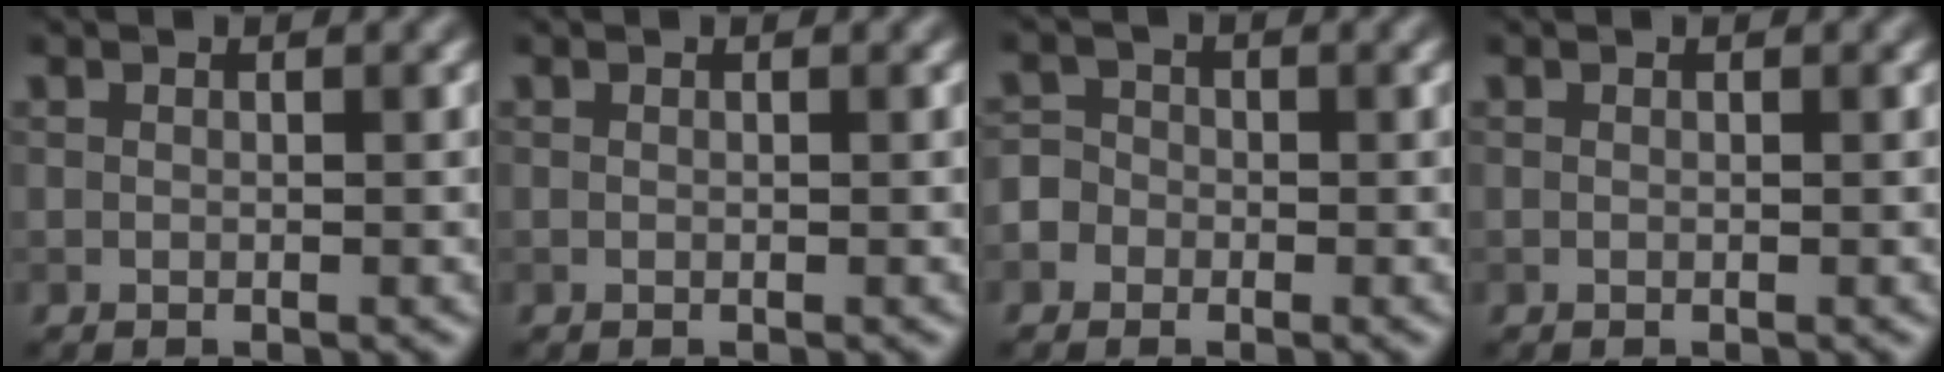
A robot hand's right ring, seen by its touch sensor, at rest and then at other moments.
{"total": 0.0}
{"total": 3.5, "force": [-1.5, 3.1, 0.8], "torque": [0.008, 0.009, -0.050]}
{"total": 0.0}